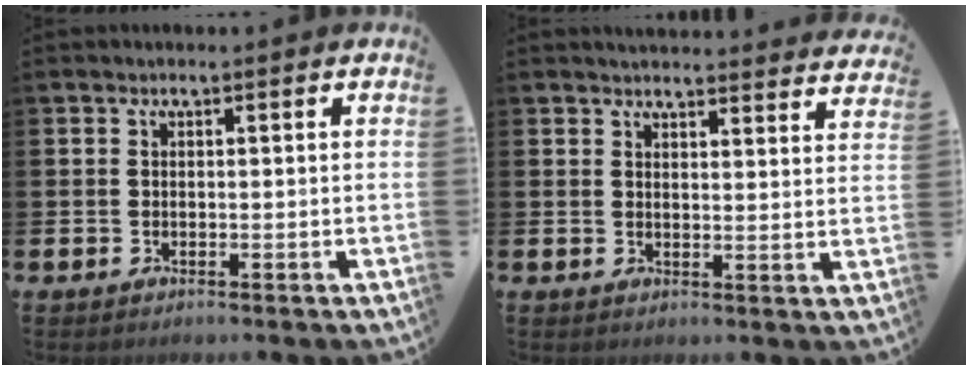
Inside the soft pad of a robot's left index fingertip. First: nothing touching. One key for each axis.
{"total": 3.9, "fx": 3.9, "fy": 0.3, "fz": 0.0, "tx": 0.007, "ty": -0.030, "tz": 0.068}